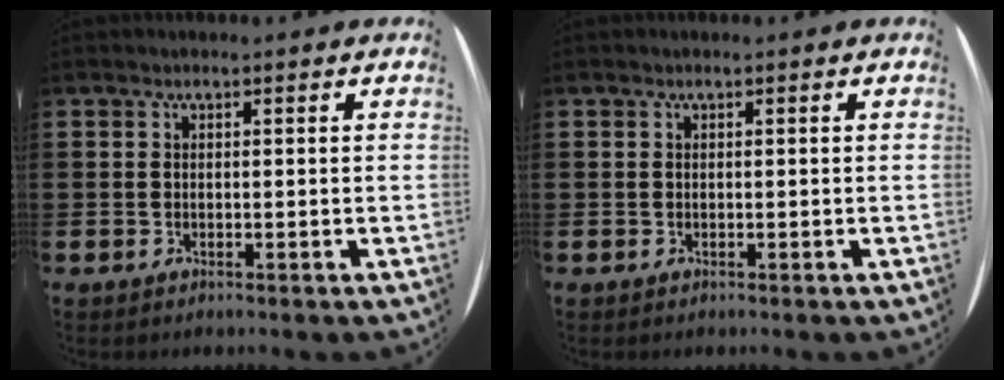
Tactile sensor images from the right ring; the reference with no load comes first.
{"total": 0.0}